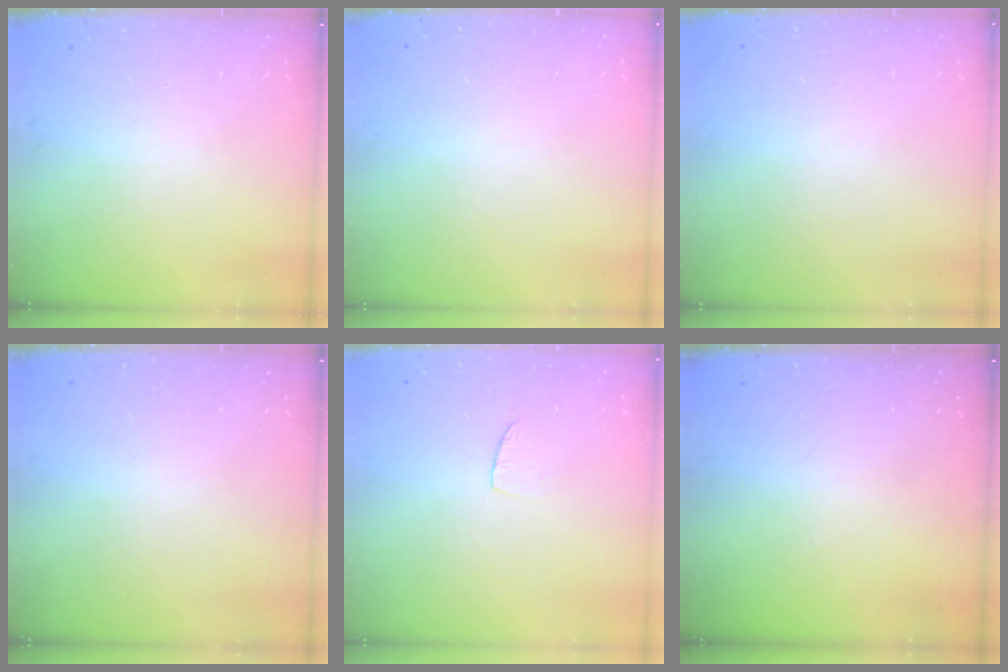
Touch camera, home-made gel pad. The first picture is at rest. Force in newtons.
{"total": 0.0}
{"total": 0.0}
{"total": 0.0}
{"total": 4.3, "press": 4.3, "slide": 0.3}
{"total": 0.0}